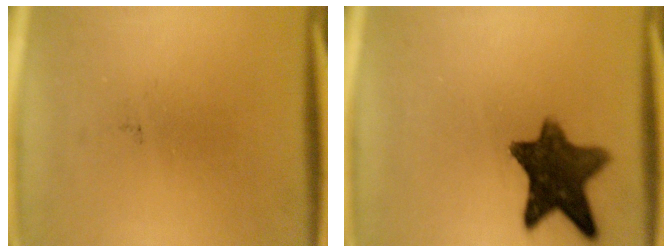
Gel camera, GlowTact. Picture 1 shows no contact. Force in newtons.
{"total": 11.0}